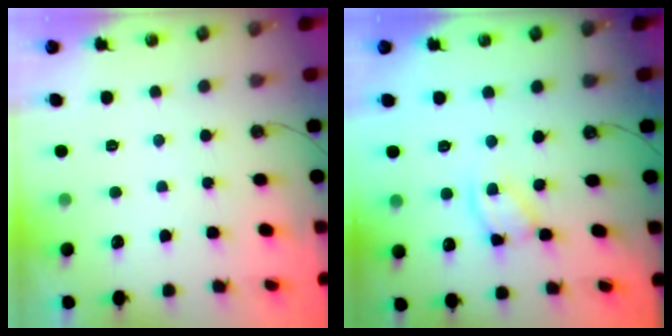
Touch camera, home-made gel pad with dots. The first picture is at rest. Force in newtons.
{"total": 8.2, "press": 8.2, "slide": 0.7}